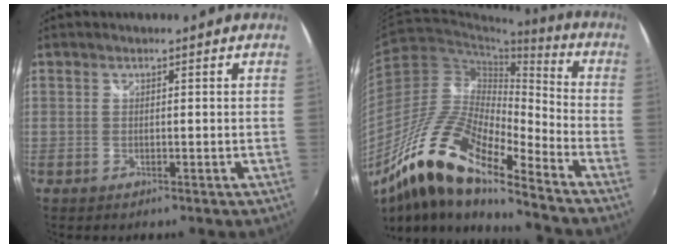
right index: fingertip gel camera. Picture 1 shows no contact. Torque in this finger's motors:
{"motor_torque": [0.44, 0.33, 0.19, -0.15]}